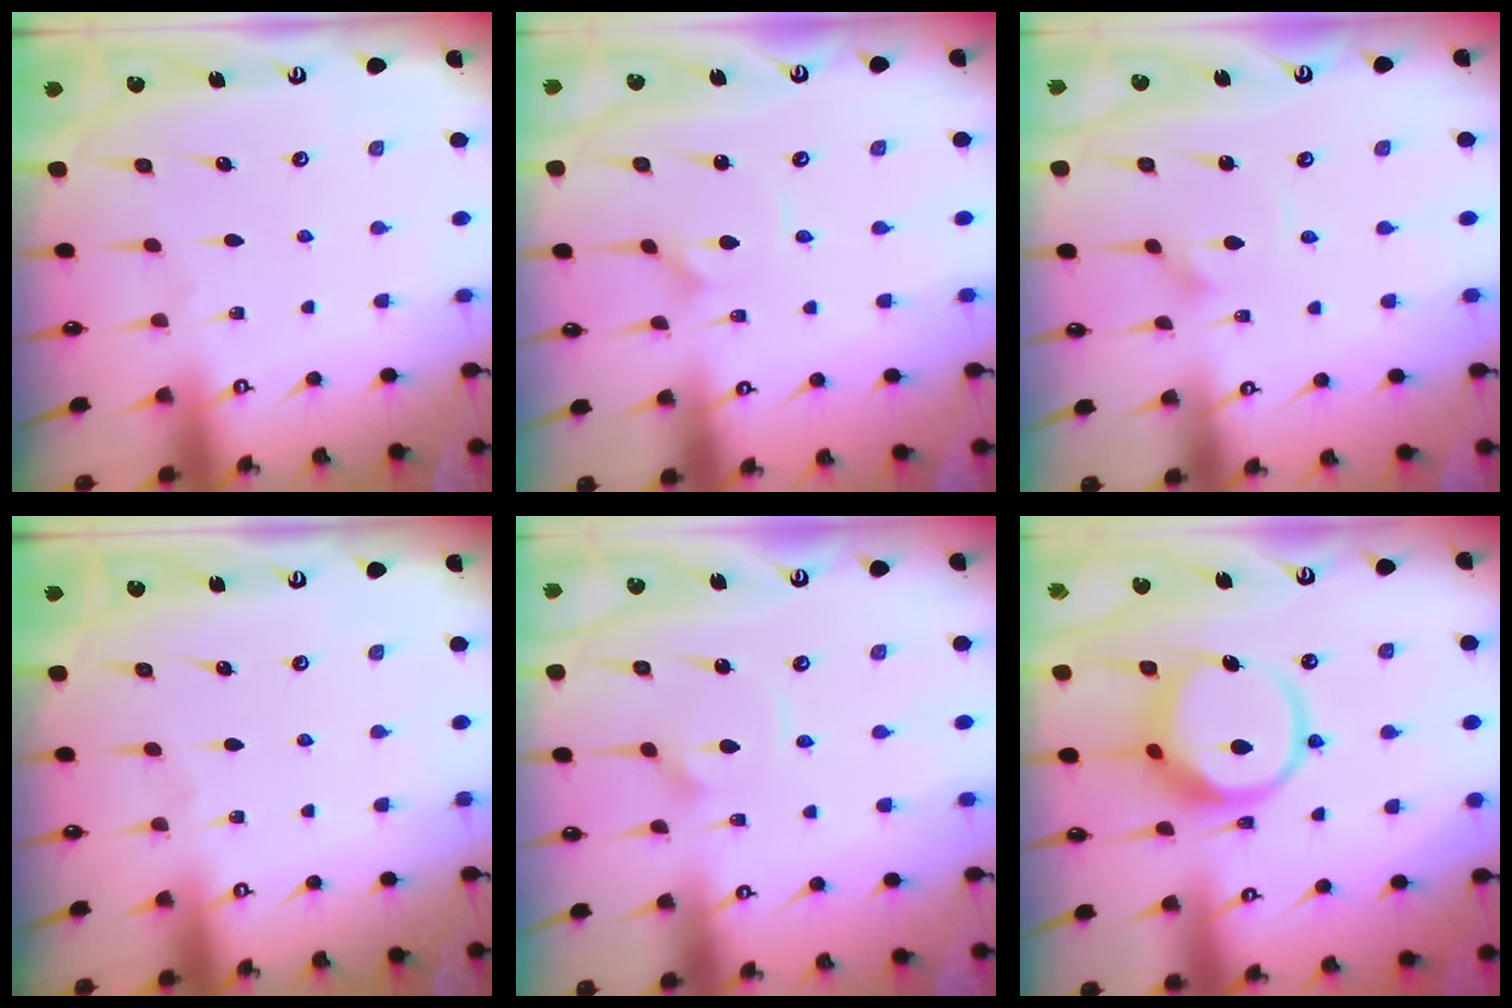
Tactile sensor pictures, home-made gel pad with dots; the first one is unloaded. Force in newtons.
{"total": 1.3, "press": 1.3, "slide": 0.1}
{"total": 1.6, "press": 1.6, "slide": 0.3}
{"total": 0.0}
{"total": 3.1, "press": 3.1, "slide": 0.3}
{"total": 12.7, "press": 12.6, "slide": 1.5}